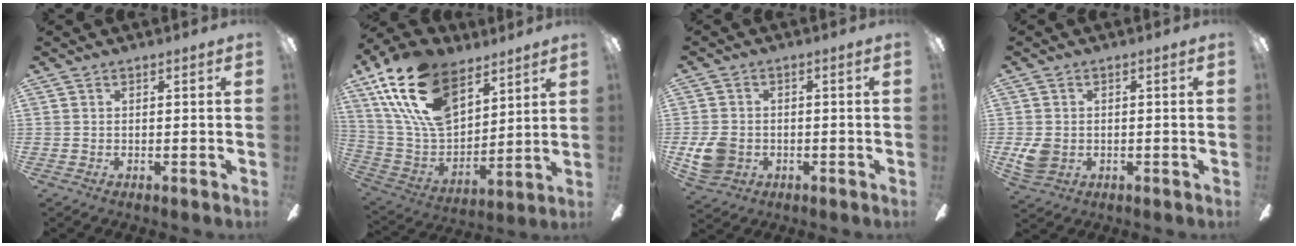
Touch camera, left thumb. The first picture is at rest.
{"total": 23.2, "force": [13.6, 12.9, 13.7], "torque": [-0.289, -0.061, 0.248]}
{"total": 7.2, "force": [-1.2, 5.9, 3.9], "torque": [-0.083, 0.013, -0.020]}
{"total": 4.9, "force": [-0.4, 3.9, 2.9], "torque": [-0.054, 0.003, -0.005]}